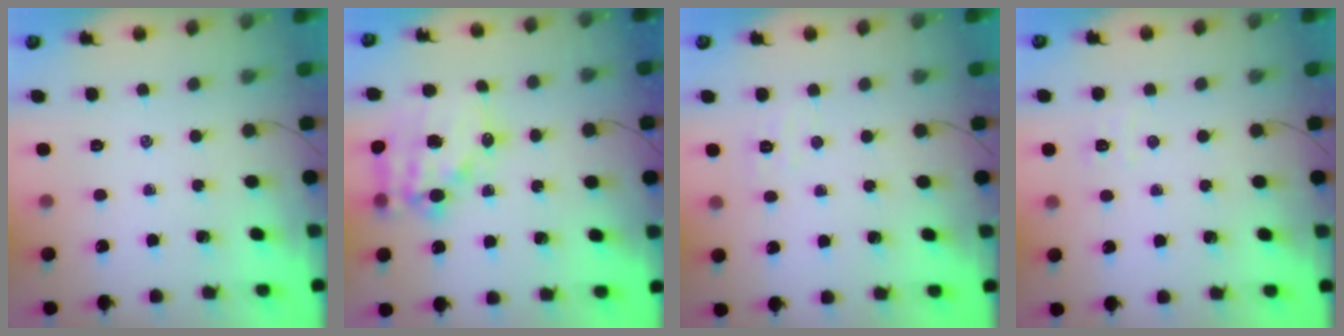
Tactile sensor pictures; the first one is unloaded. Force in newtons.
{"total": 16.2, "press": 15.8, "slide": 3.5}
{"total": 3.9, "press": 3.8, "slide": 0.8}
{"total": 3.0, "press": 2.9, "slide": 0.9}